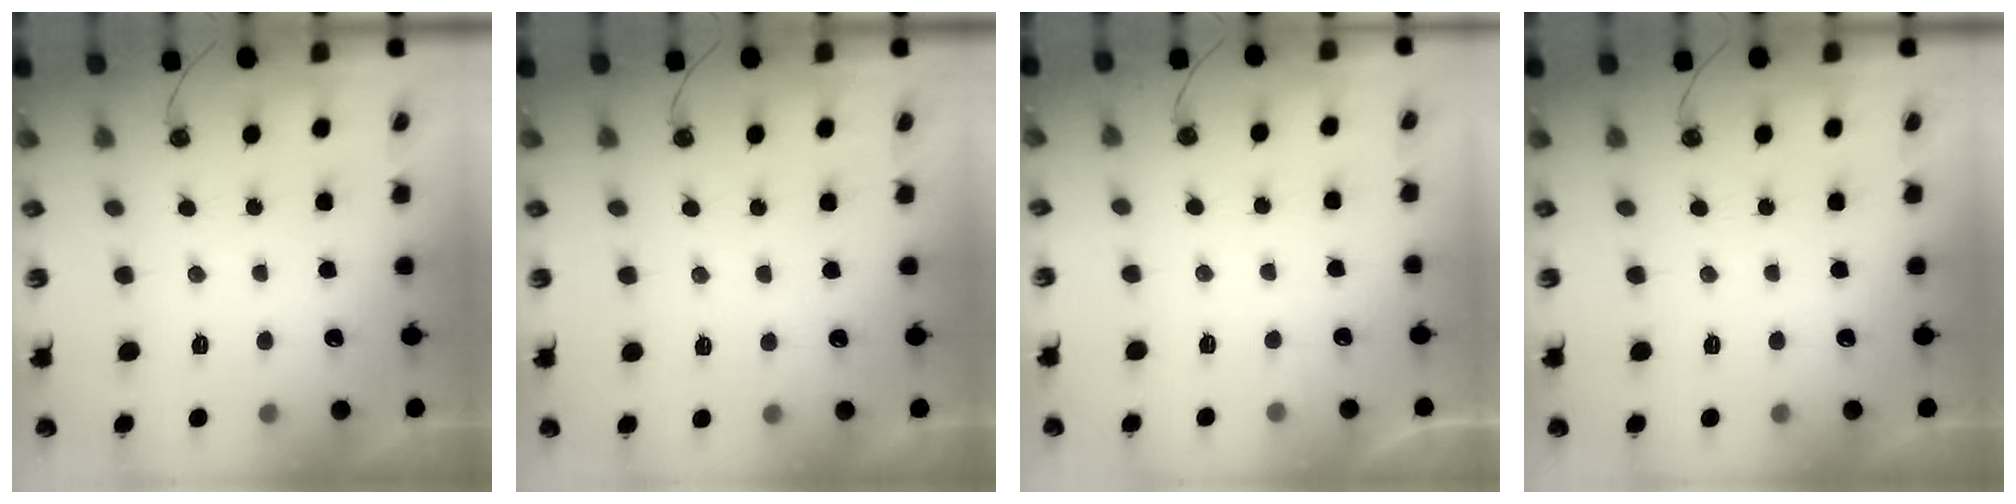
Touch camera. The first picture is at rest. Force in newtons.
{"total": 3.6, "press": 3.6, "slide": 0.4}
{"total": 2.0, "press": 2.0, "slide": 0.3}
{"total": 0.0}